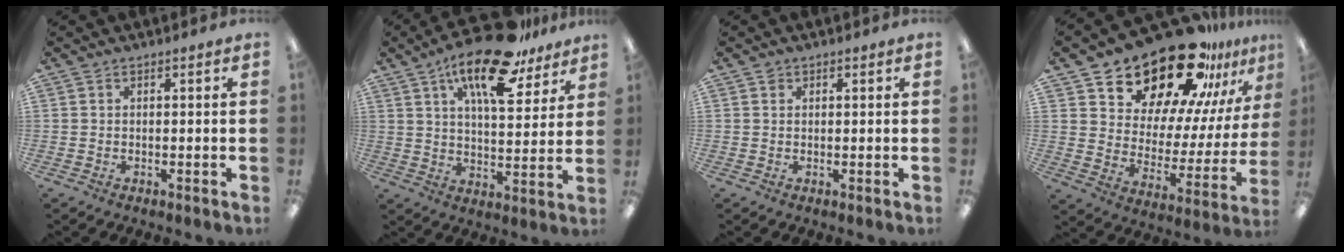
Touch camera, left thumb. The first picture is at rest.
{"total": 17.1, "force": [11.3, 6.3, 11.2], "torque": [-0.181, -0.053, 0.185]}
{"total": 0.8, "force": [0.5, 0.6, 0.2], "torque": [-0.004, 0.003, 0.009]}
{"total": 25.1, "force": [20.2, 10.4, 10.5], "torque": [-0.166, -0.145, 0.352]}